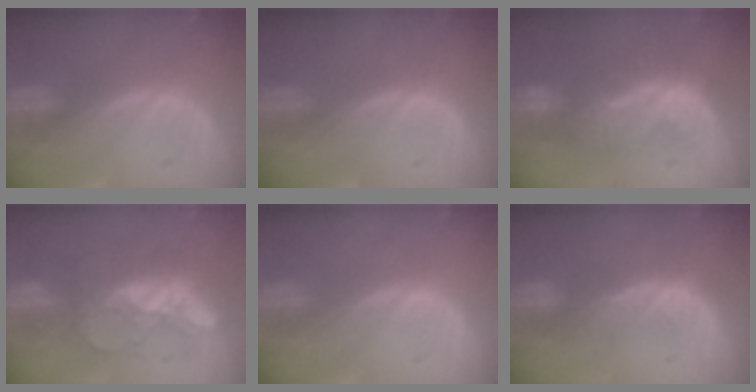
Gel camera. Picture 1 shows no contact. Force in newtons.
{"total": 0.0}
{"total": 8.3, "press": 8.0, "slide": 2.2}
{"total": 9.8, "press": 8.6, "slide": 4.7}
{"total": 0.0}
{"total": 3.4, "press": 3.0, "slide": 1.6}